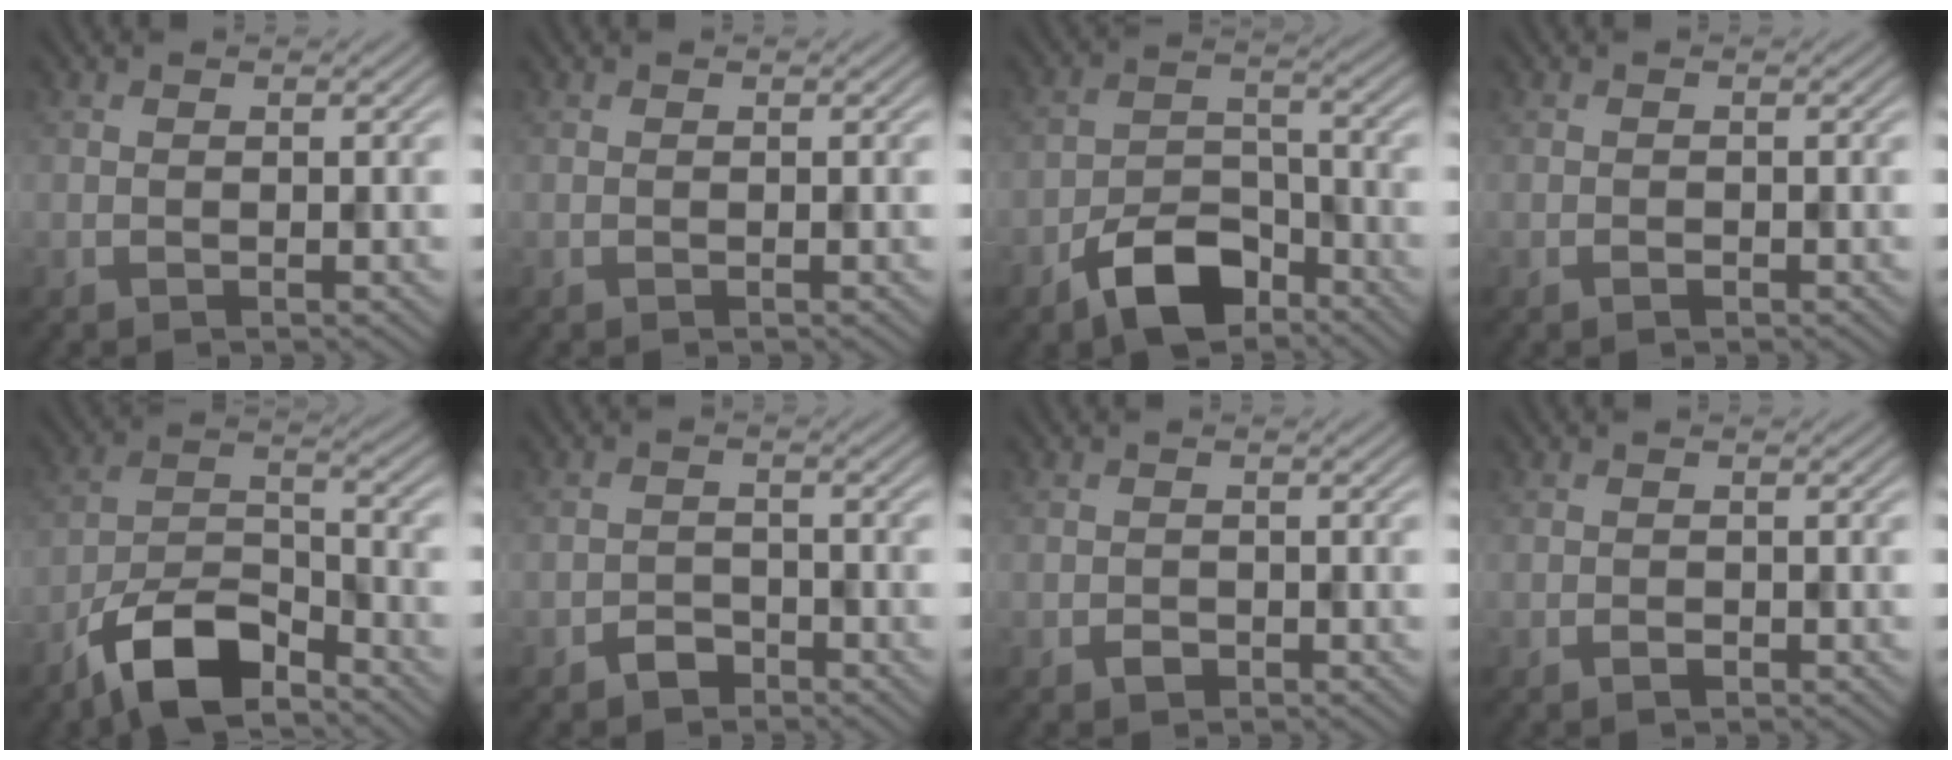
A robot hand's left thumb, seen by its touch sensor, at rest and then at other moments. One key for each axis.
{"total": 0.0}
{"total": 8.6, "fx": -5.6, "fy": 4.2, "fz": 4.9, "tx": -0.083, "ty": 0.002, "tz": -0.118}
{"total": 0.6, "fx": -0.4, "fy": 0.3, "fz": 0.3, "tx": -0.003, "ty": -0.002, "tz": -0.006}
{"total": 10.1, "fx": -7.0, "fy": 3.7, "fz": 6.2, "tx": -0.112, "ty": -0.002, "tz": -0.151}
{"total": 2.4, "fx": -1.8, "fy": 1.4, "fz": 0.8, "tx": -0.009, "ty": 0.004, "tz": -0.039}
{"total": 1.2, "fx": -0.7, "fy": 0.8, "fz": 0.5, "tx": -0.007, "ty": -0.003, "tz": -0.015}
{"total": 0.9, "fx": -0.6, "fy": 0.5, "fz": 0.5, "tx": -0.007, "ty": -0.001, "tz": -0.011}